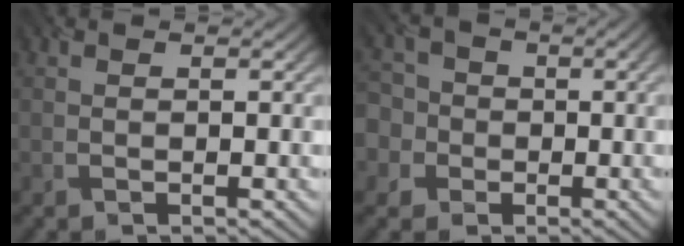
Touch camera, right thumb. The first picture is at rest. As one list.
[{"total": 6.8, "force": [-0.9, 6.5, 1.8], "torque": [-0.067, 0.005, -0.048]}]